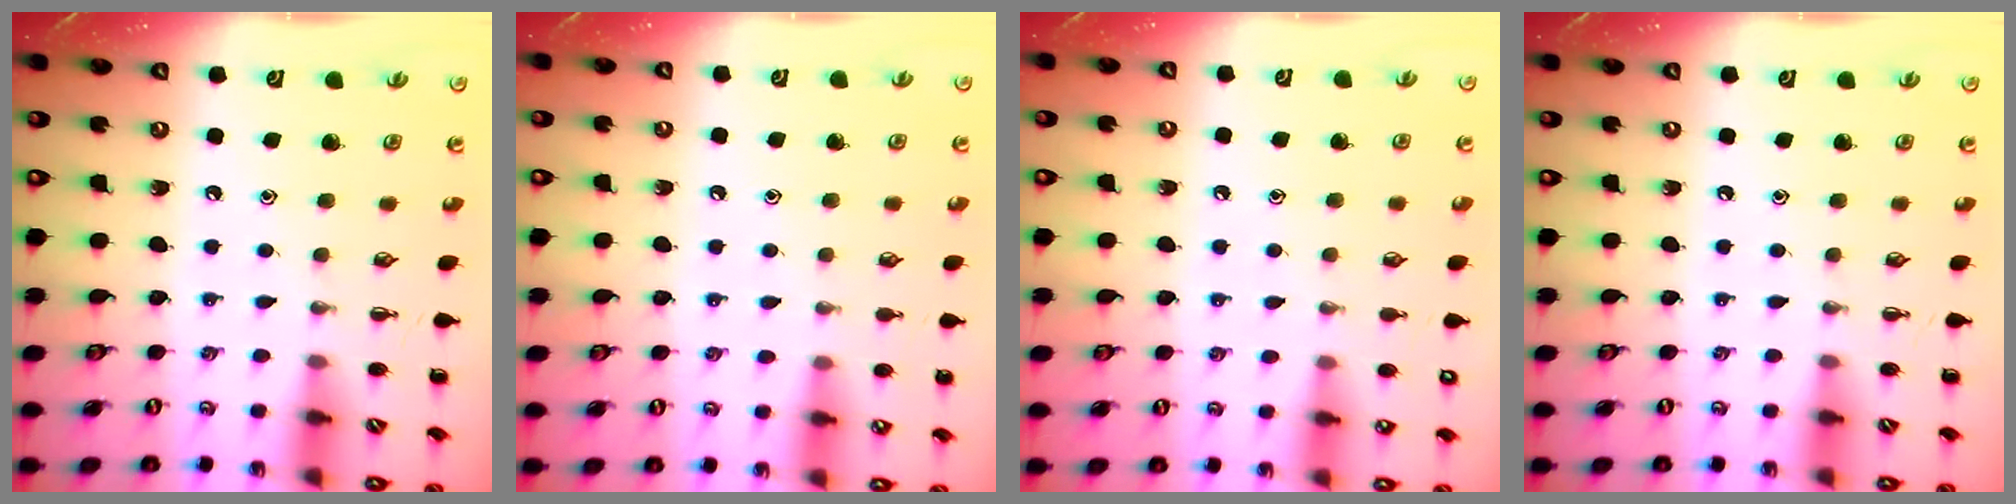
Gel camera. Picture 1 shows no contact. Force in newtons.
{"total": 6.2, "press": 5.9, "slide": 2.1}
{"total": 5.2, "press": 5.0, "slide": 1.5}
{"total": 0.0}